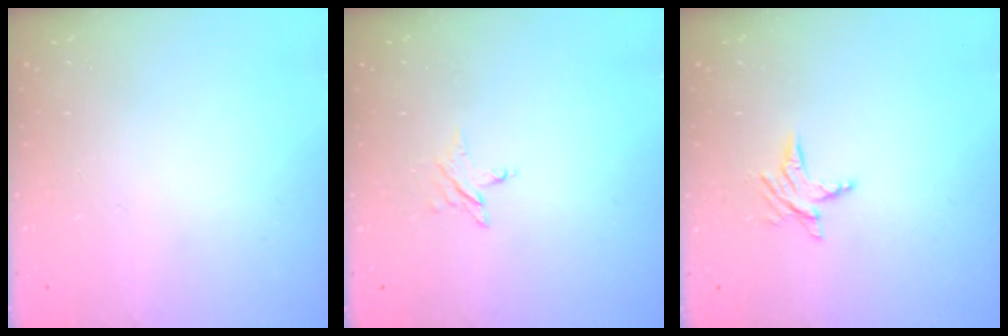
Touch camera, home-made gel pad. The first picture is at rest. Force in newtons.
{"total": 2.8, "press": 2.8, "slide": 0.3}
{"total": 5.9, "press": 5.9, "slide": 0.4}